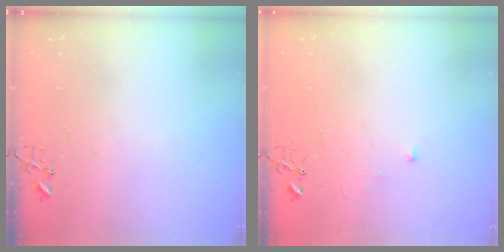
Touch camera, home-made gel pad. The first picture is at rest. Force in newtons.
{"total": 5.4, "press": 5.3, "slide": 0.7}